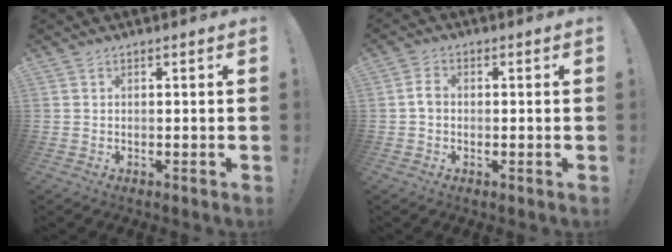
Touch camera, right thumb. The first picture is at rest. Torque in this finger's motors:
{"motor_torque": [0.29, 0.28, -0.36, 0.06, -0.04]}